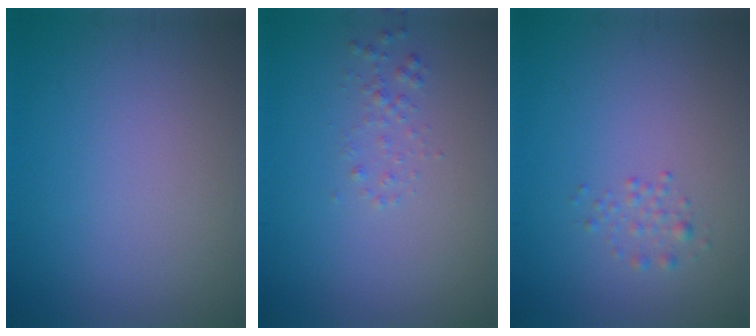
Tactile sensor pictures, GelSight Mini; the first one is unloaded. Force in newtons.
{"total": 1.0, "press": 1.0, "slide": 0.1}
{"total": 1.0, "press": 1.0, "slide": 0.0}